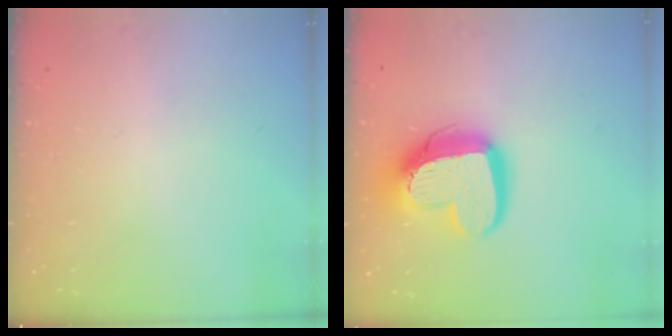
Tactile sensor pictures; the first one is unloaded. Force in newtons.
{"total": 17.2, "press": 17.2, "slide": 1.5}